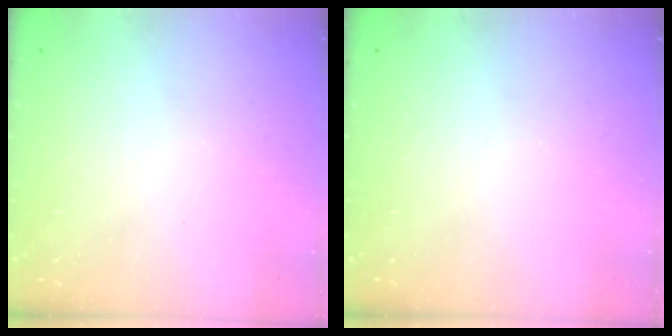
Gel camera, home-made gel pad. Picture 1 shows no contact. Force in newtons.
{"total": 0.0}